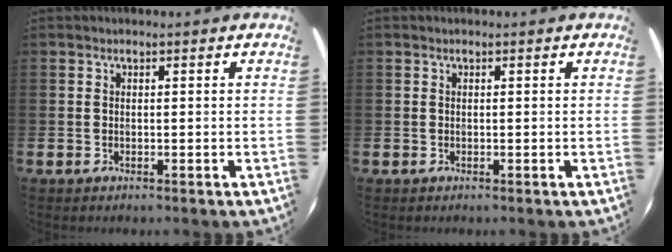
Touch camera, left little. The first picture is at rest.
{"total": 0.0}